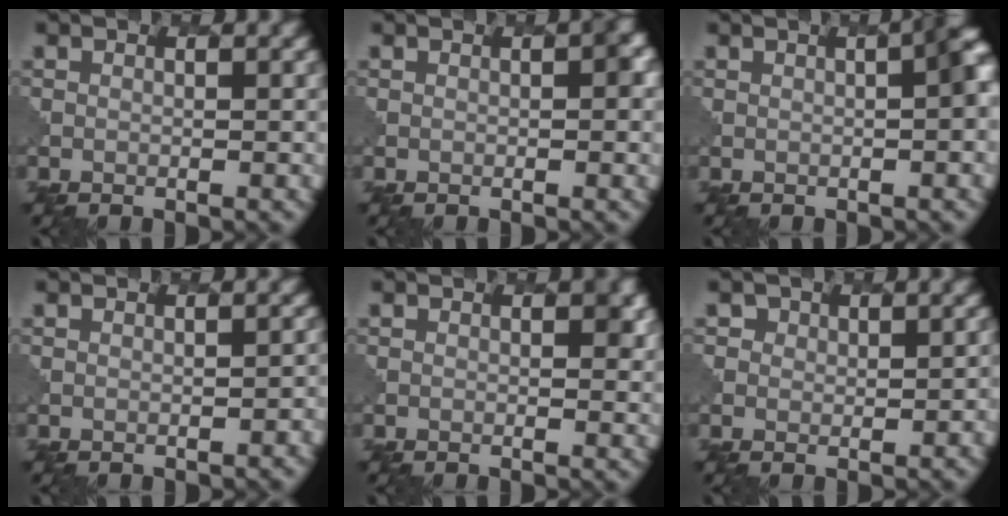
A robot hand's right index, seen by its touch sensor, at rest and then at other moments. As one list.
[{"total": 1.2, "force": [0.0, 0.0, 1.2], "torque": [-0.018, 0.007, -0.003]}, {"total": 4.0, "force": [0.3, 0.9, 3.9], "torque": [-0.037, 0.012, 0.003]}, {"total": 1.8, "force": [-0.9, 0.9, 1.3], "torque": [-0.009, 0.004, 0.000]}, {"total": 2.0, "force": [0.5, 0.9, 1.6], "torque": [-0.016, 0.000, 0.001]}, {"total": 2.3, "force": [0.6, 2.1, 0.7], "torque": [0.008, 0.002, 0.003]}]